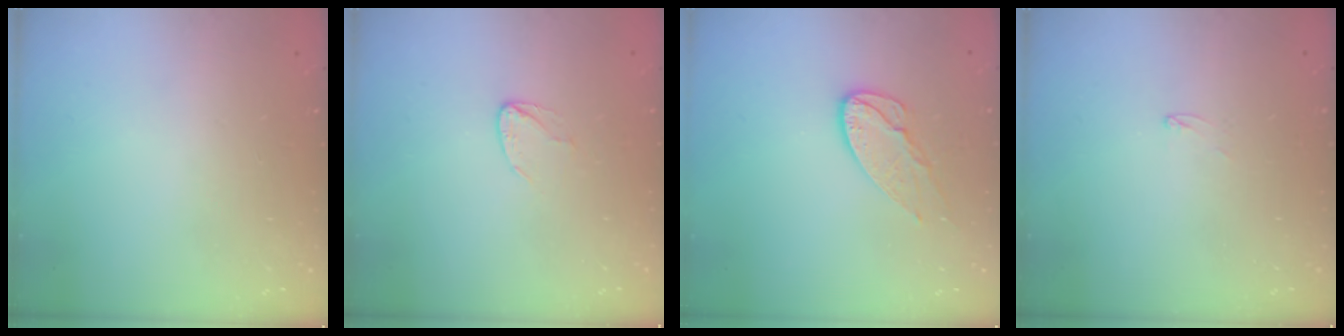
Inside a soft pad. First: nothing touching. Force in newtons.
{"total": 3.3, "press": 3.3, "slide": 0.3}
{"total": 9.1, "press": 9.1, "slide": 0.4}
{"total": 2.6, "press": 2.6, "slide": 0.2}